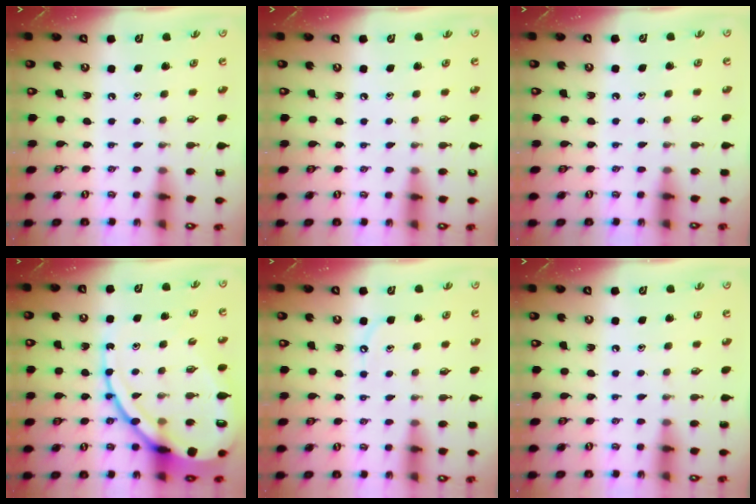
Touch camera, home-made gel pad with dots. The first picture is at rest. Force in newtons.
{"total": 3.9, "press": 3.9, "slide": 0.6}
{"total": 2.9, "press": 2.9, "slide": 0.5}
{"total": 20.3, "press": 20.2, "slide": 2.2}
{"total": 5.5, "press": 5.5, "slide": 0.7}
{"total": 0.0}